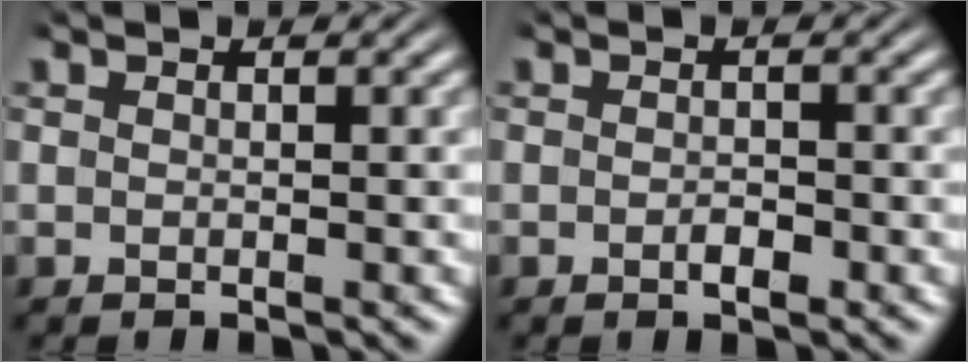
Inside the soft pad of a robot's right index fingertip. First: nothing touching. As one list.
[{"total": 1.0, "force": [-0.6, 0.3, 0.7], "torque": [-0.012, -0.001, -0.012]}]